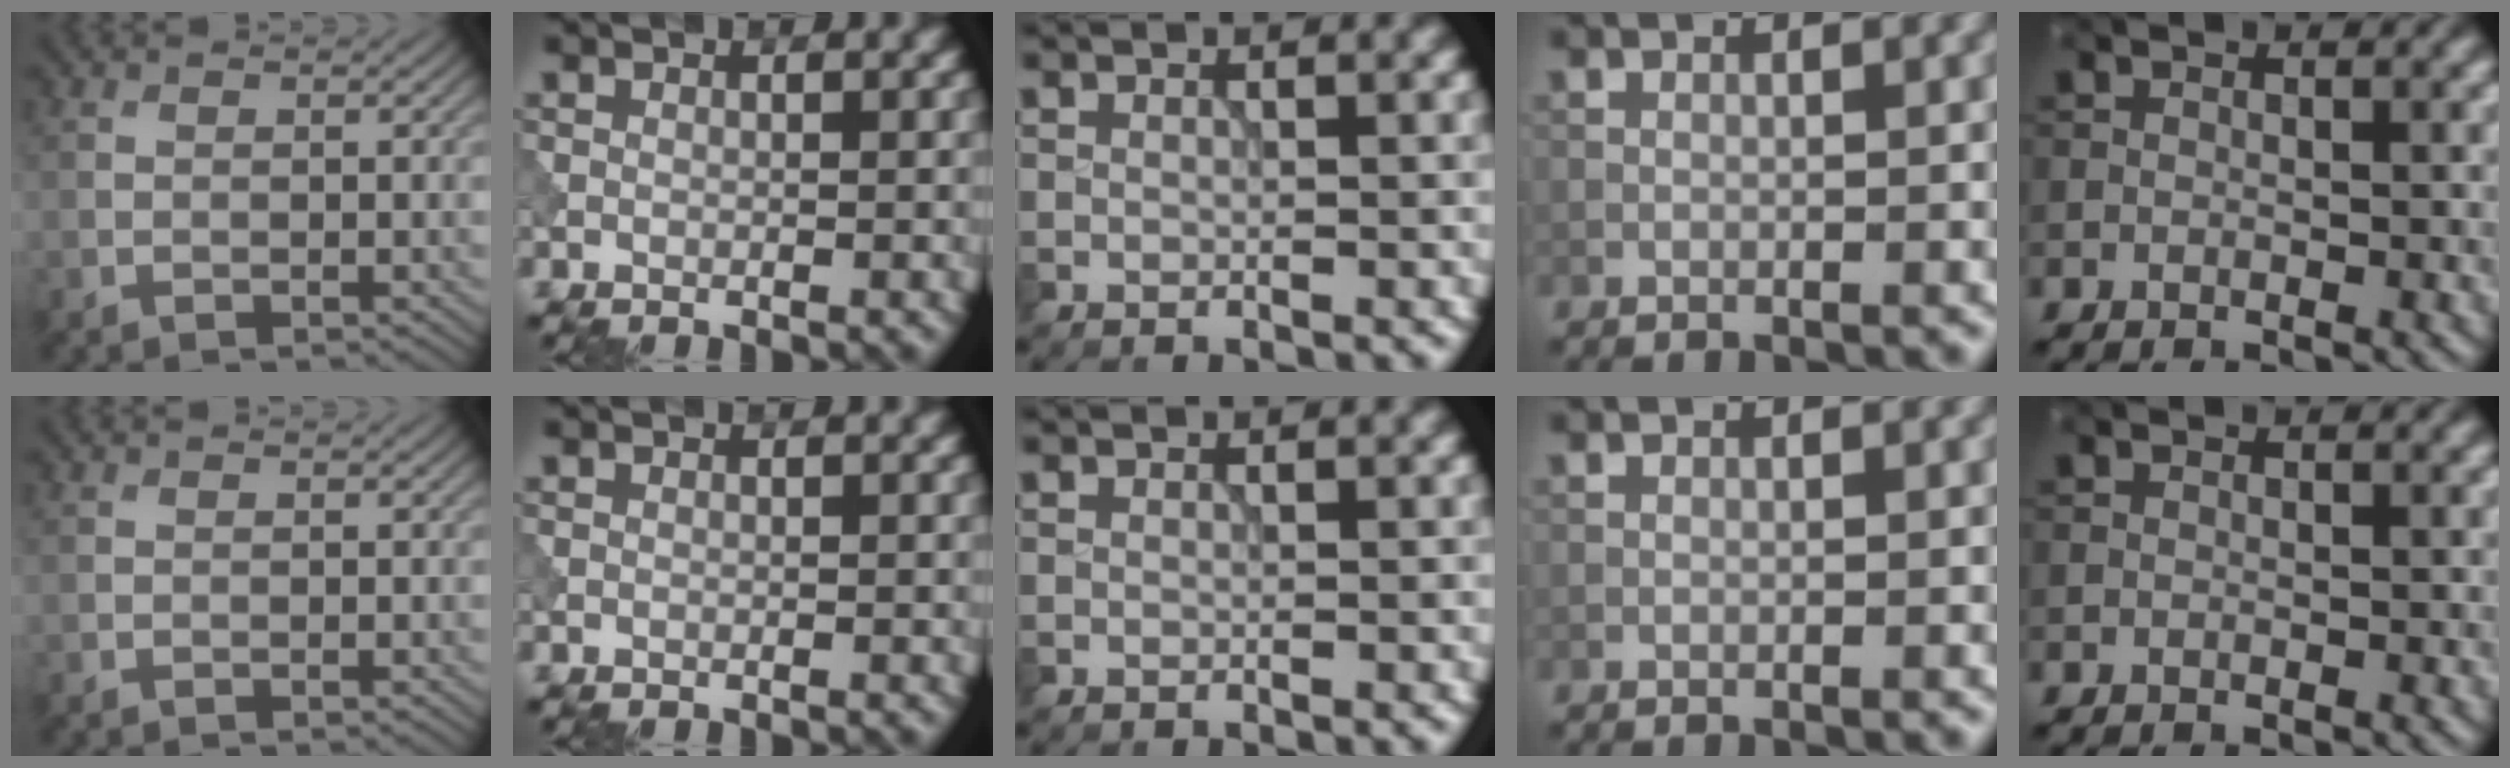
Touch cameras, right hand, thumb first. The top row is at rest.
{}